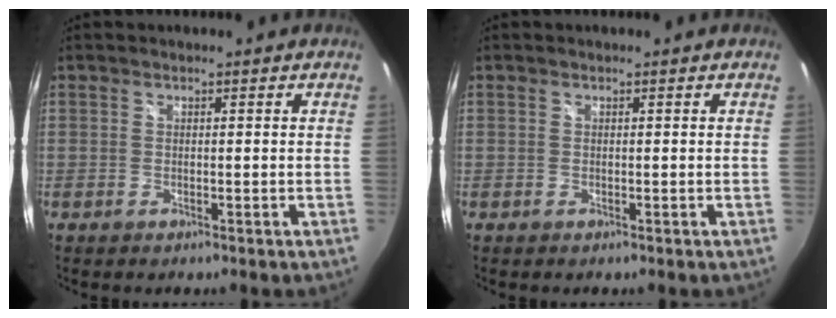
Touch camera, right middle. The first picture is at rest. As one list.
[{"total": 0.0}]